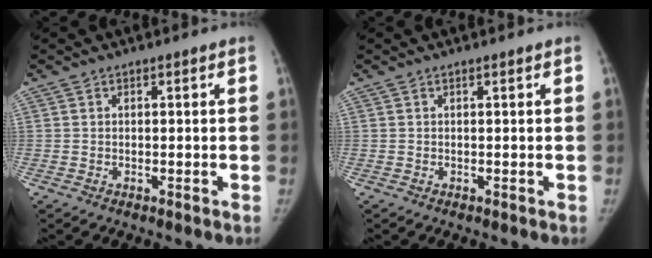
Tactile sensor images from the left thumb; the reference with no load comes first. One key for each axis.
{"total": 0.0}